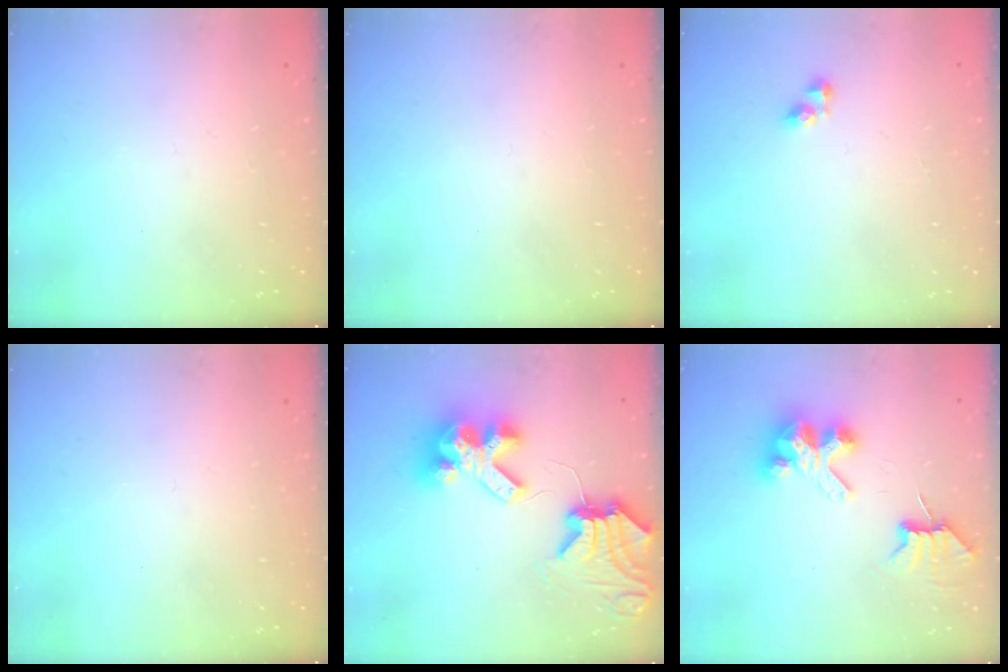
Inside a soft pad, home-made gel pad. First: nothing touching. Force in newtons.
{"total": 0.0}
{"total": 3.5, "press": 3.4, "slide": 0.5}
{"total": 0.0}
{"total": 15.0, "press": 14.8, "slide": 1.9}
{"total": 7.0, "press": 7.0, "slide": 0.6}